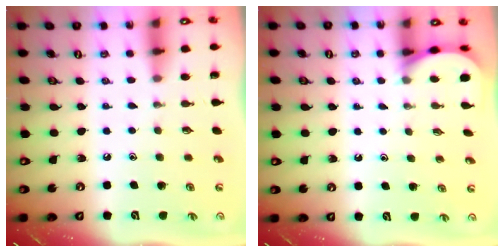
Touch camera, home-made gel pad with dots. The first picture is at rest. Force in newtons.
{"total": 2.5, "press": 2.5, "slide": 0.3}